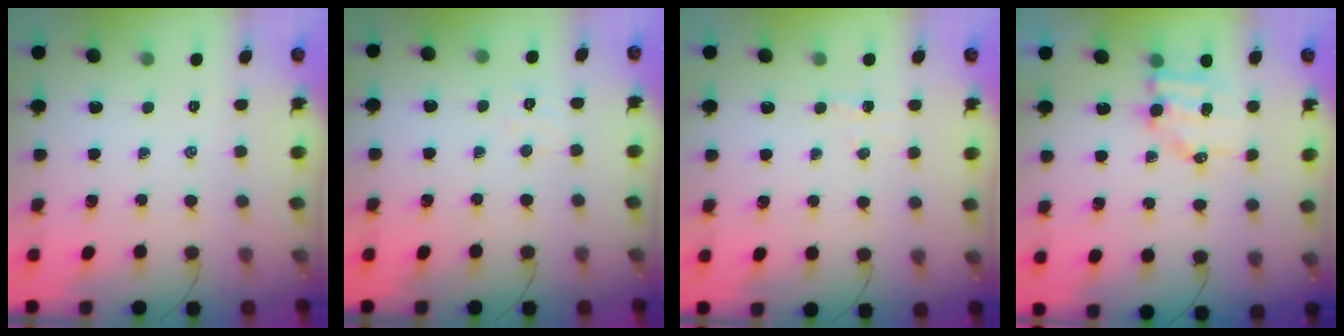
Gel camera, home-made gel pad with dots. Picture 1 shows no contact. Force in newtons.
{"total": 4.1, "press": 4.0, "slide": 1.0}
{"total": 3.0, "press": 2.9, "slide": 0.7}
{"total": 8.1, "press": 8.0, "slide": 1.0}